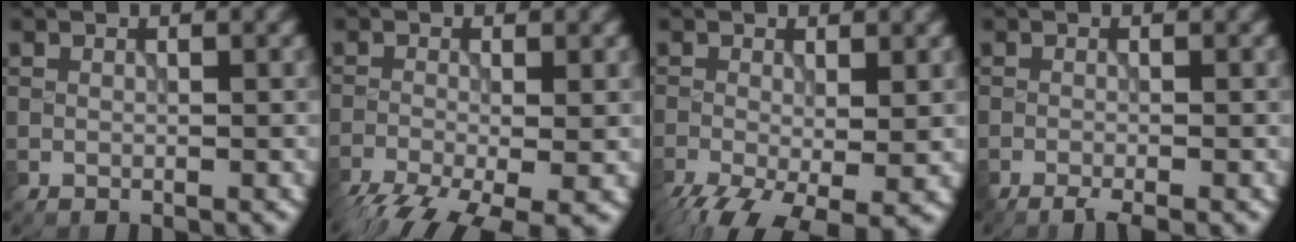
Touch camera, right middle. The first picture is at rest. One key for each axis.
{"total": 8.3, "fx": -5.4, "fy": 2.6, "fz": 5.7, "tx": -0.114, "ty": -0.039, "tz": -0.092}
{"total": 8.5, "fx": -4.3, "fy": 3.4, "fz": 6.5, "tx": -0.126, "ty": -0.037, "tz": -0.067}
{"total": 2.1, "fx": -1.5, "fy": 0.4, "fz": 1.4, "tx": -0.015, "ty": -0.005, "tz": -0.030}